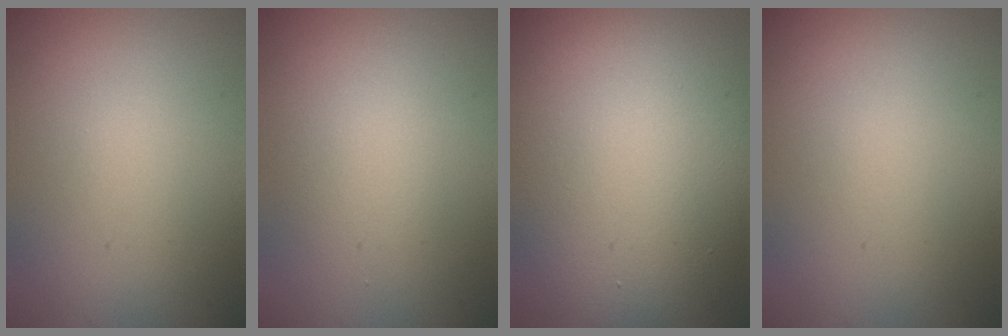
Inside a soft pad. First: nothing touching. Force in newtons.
{"total": 1.7, "press": 1.7, "slide": 0.2}
{"total": 13.5, "press": 13.5, "slide": 0.4}
{"total": 0.0}